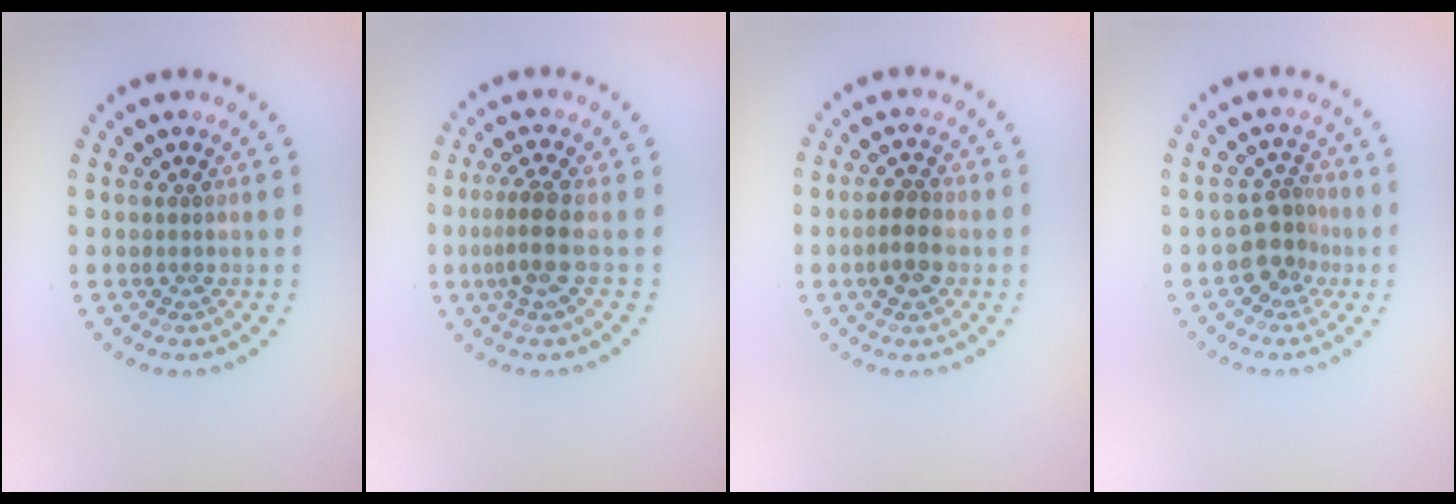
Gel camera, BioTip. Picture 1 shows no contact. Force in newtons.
{"total": 2.8, "press": 2.1, "slide": 1.9}
{"total": 2.8, "press": 2.8, "slide": 0.4}
{"total": 2.8, "press": 2.2, "slide": 1.8}